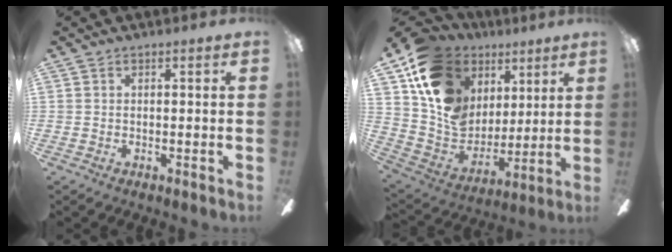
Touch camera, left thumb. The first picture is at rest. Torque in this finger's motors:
{"motor_torque": [0.45, 0.72, 1.28, -1.49, 0.15]}